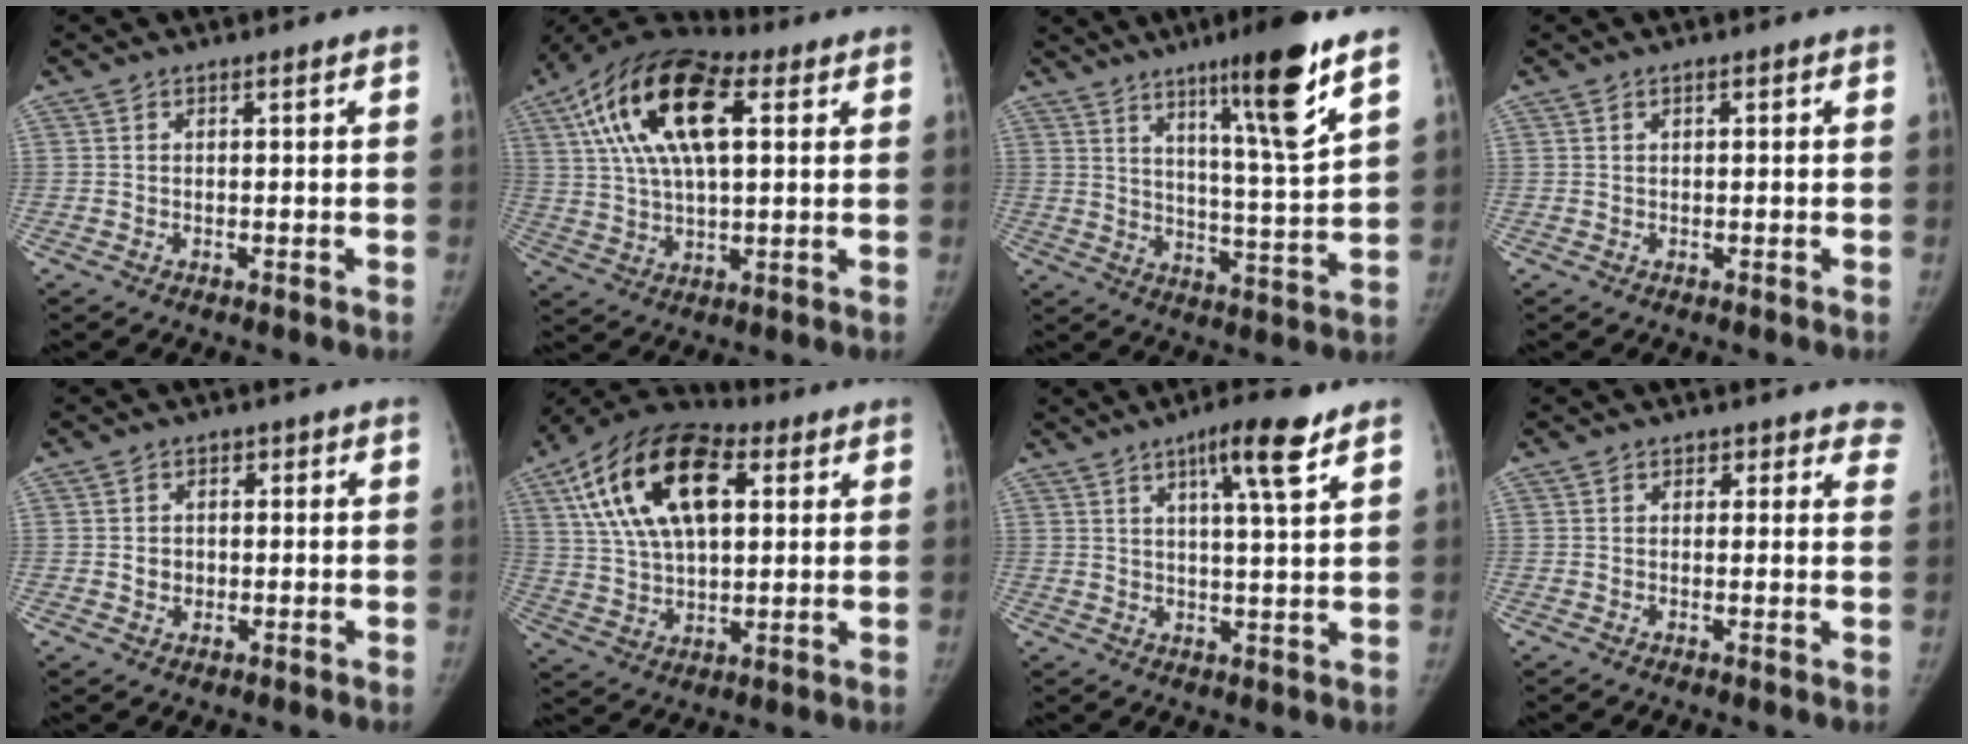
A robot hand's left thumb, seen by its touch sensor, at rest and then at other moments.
{"total": 20.3, "force": [6.6, 9.7, 16.6], "torque": [-0.303, 0.016, 0.109]}
{"total": 15.6, "force": [9.0, 0.8, 12.8], "torque": [-0.194, -0.054, 0.142]}
{"total": 0.9, "force": [0.3, 0.4, 0.8], "torque": [-0.011, 0.002, 0.004]}
{"total": 3.0, "force": [-0.2, 2.8, 1.2], "torque": [0.002, 0.005, -0.002]}
{"total": 21.8, "force": [7.4, 11.8, 16.7], "torque": [-0.287, 0.007, 0.124]}
{"total": 9.0, "force": [5.1, 1.0, 7.3], "torque": [-0.112, -0.024, 0.079]}
{"total": 4.9, "force": [3.8, 2.9, 1.1], "torque": [0.042, -0.009, 0.024]}